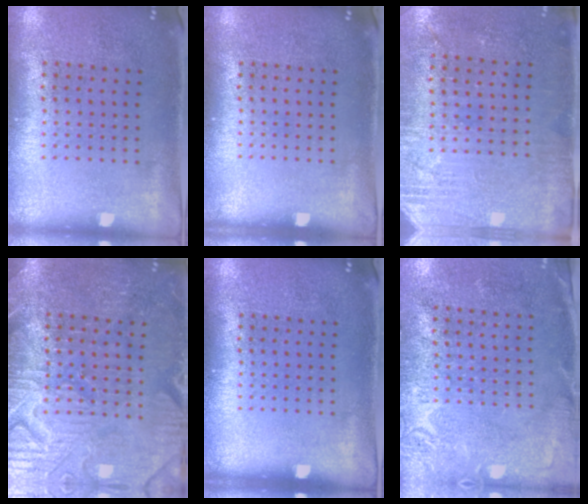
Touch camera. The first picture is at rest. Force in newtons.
{"total": 0.0}
{"total": 2.9, "press": 2.7, "slide": 1.1}
{"total": 3.9, "press": 3.8, "slide": 1.0}
{"total": 0.0}
{"total": 2.6, "press": 2.4, "slide": 1.1}